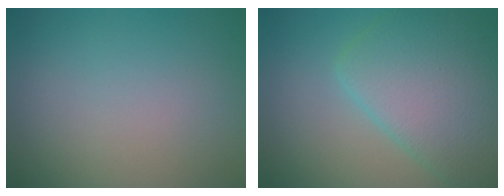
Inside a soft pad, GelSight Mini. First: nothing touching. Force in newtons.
{"total": 7.3, "press": 7.3, "slide": 0.3}